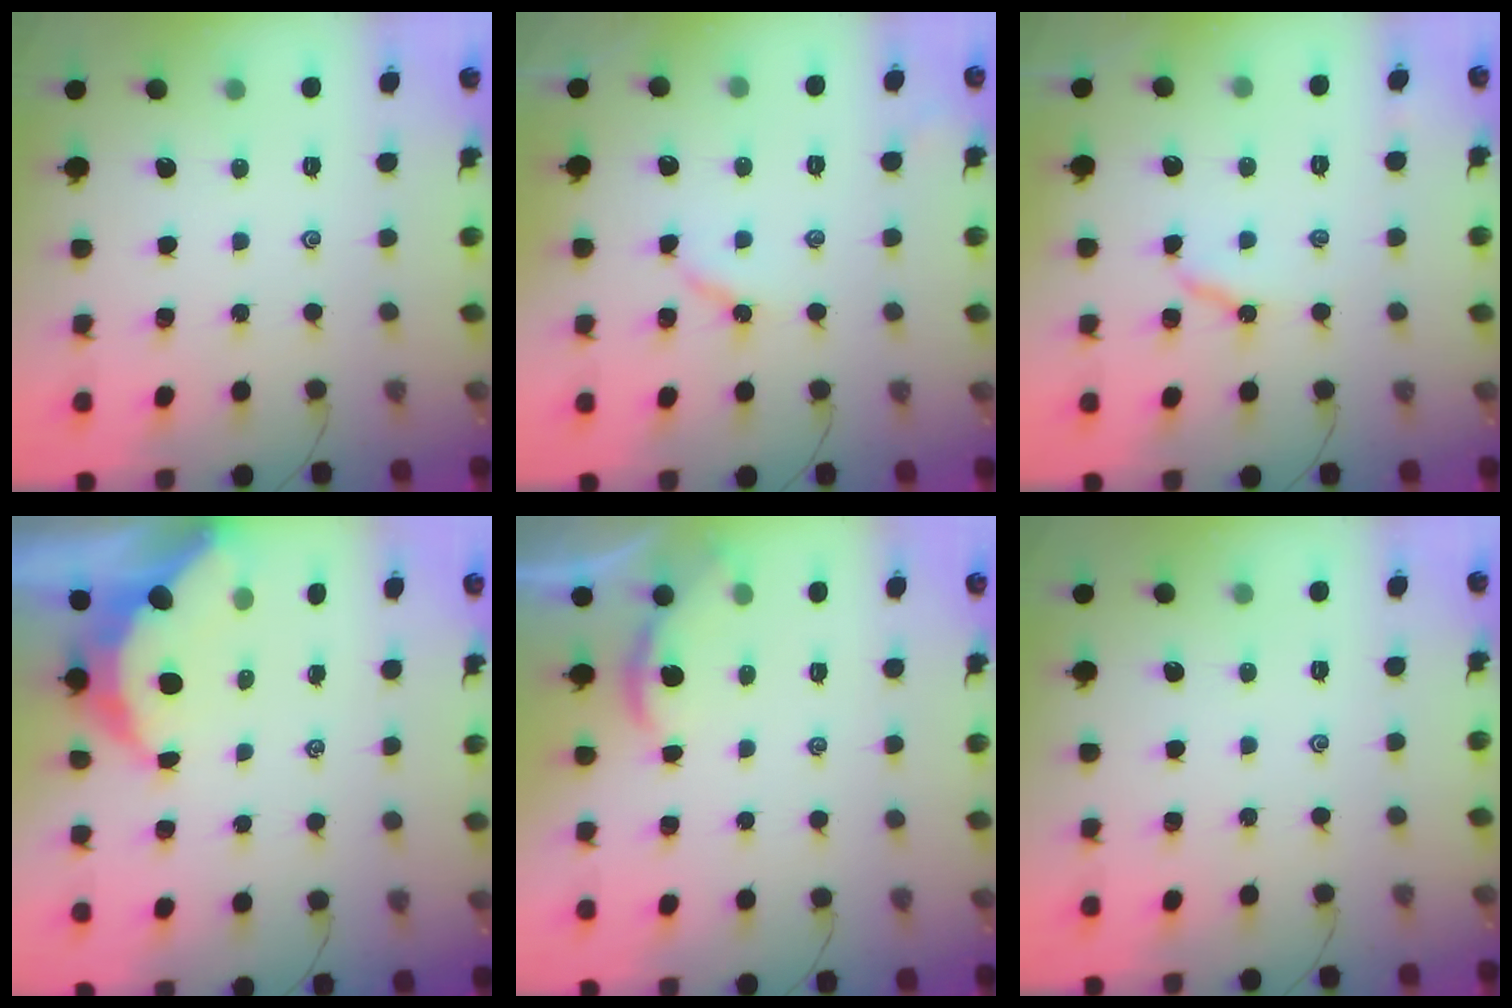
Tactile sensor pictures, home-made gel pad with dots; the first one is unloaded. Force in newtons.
{"total": 4.4, "press": 4.4, "slide": 0.4}
{"total": 6.0, "press": 6.0, "slide": 0.2}
{"total": 6.8, "press": 6.7, "slide": 0.9}
{"total": 1.2, "press": 1.1, "slide": 0.1}
{"total": 0.0}